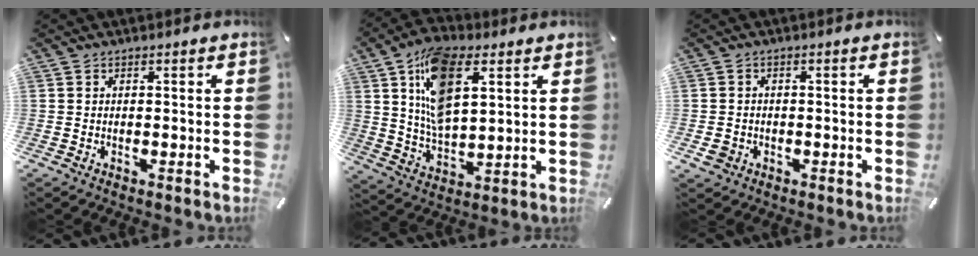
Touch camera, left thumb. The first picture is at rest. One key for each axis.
{"total": 14.8, "fx": 6.3, "fy": 7.8, "fz": 10.9, "tx": -0.221, "ty": -0.011, "tz": 0.109}
{"total": 2.9, "fx": -1.0, "fy": 2.6, "fz": 1.0, "tx": -0.008, "ty": 0.002, "tz": -0.020}